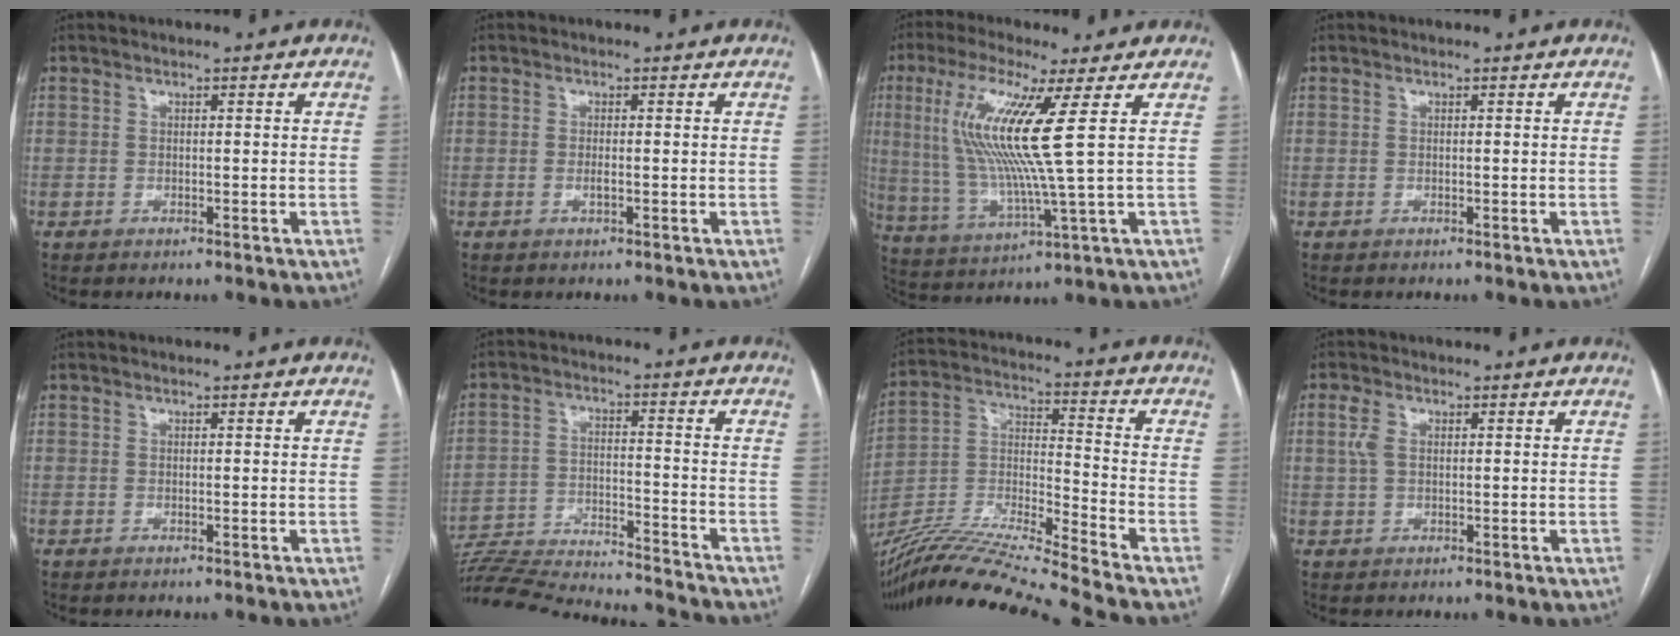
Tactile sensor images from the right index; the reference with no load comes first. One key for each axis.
{"total": 1.0, "fx": -0.2, "fy": 0.2, "fz": 1.0, "tx": -0.026, "ty": -0.001, "tz": -0.001}
{"total": 13.1, "fx": 3.5, "fy": -1.1, "fz": 12.6, "tx": -0.275, "ty": -0.010, "tz": 0.063}
{"total": 0.0}
{"total": 0.0}
{"total": 21.0, "fx": -20.0, "fy": 0.9, "fz": 6.5, "tx": -0.139, "ty": -0.022, "tz": -0.302}
{"total": 19.2, "fx": -17.2, "fy": -2.7, "fz": 8.1, "tx": -0.164, "ty": -0.009, "tz": -0.312}
{"total": 2.5, "fx": 0.8, "fy": 1.4, "fz": 1.9, "tx": -0.061, "ty": 0.016, "tz": 0.022}